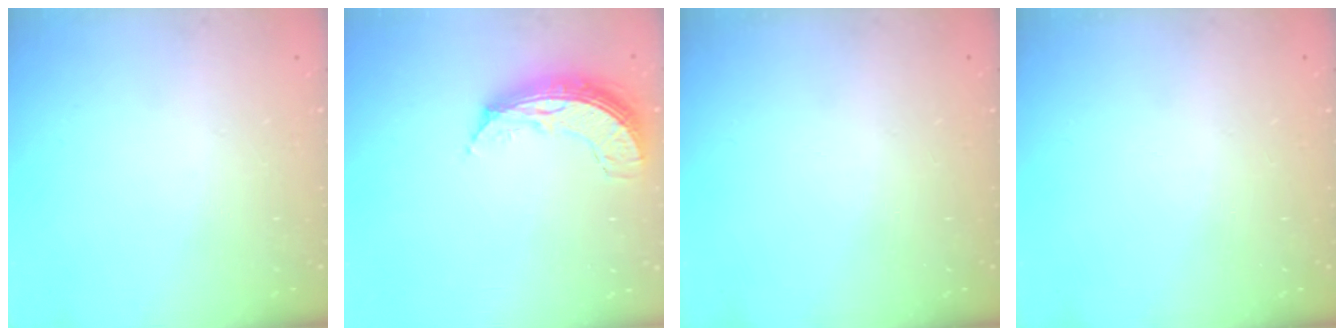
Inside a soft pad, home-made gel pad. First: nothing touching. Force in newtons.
{"total": 8.6, "press": 8.6, "slide": 0.7}
{"total": 0.0}
{"total": 0.0}